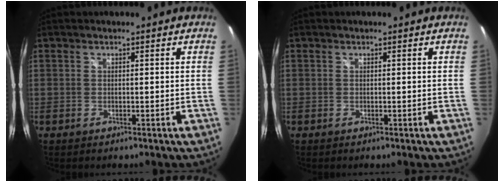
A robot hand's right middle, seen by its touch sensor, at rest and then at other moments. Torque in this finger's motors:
{"motor_torque": [0.00, 0.00, -0.01, 0.00]}